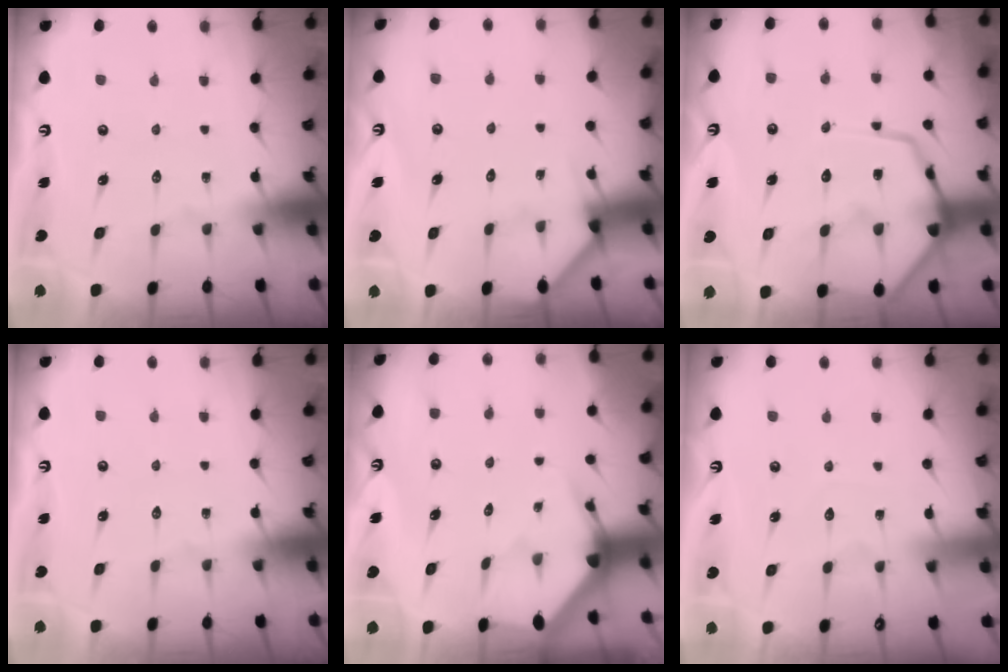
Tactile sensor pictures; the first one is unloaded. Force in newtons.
{"total": 2.6, "press": 2.6, "slide": 0.1}
{"total": 14.7, "press": 14.6, "slide": 1.6}
{"total": 0.0}
{"total": 2.9, "press": 2.9, "slide": 0.1}
{"total": 2.9, "press": 2.9, "slide": 0.3}